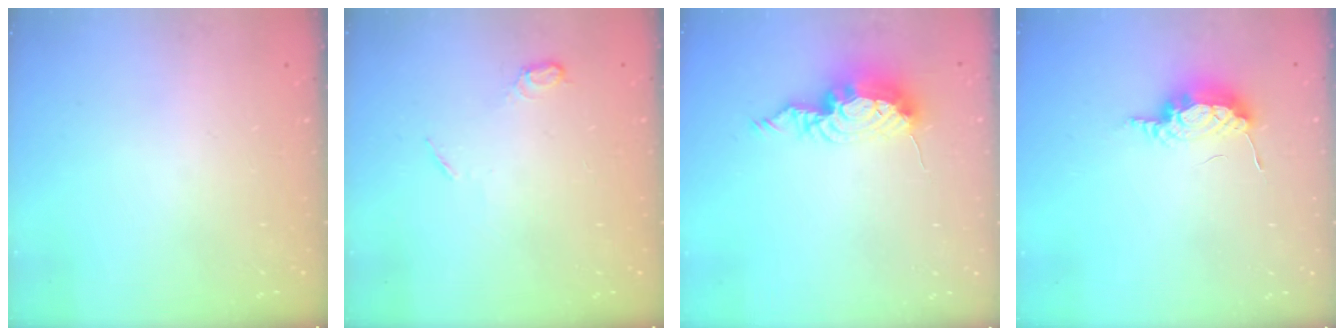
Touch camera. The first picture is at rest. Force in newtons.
{"total": 5.3, "press": 5.3, "slide": 0.7}
{"total": 11.4, "press": 11.4, "slide": 1.1}
{"total": 10.0, "press": 8.6, "slide": 5.1}